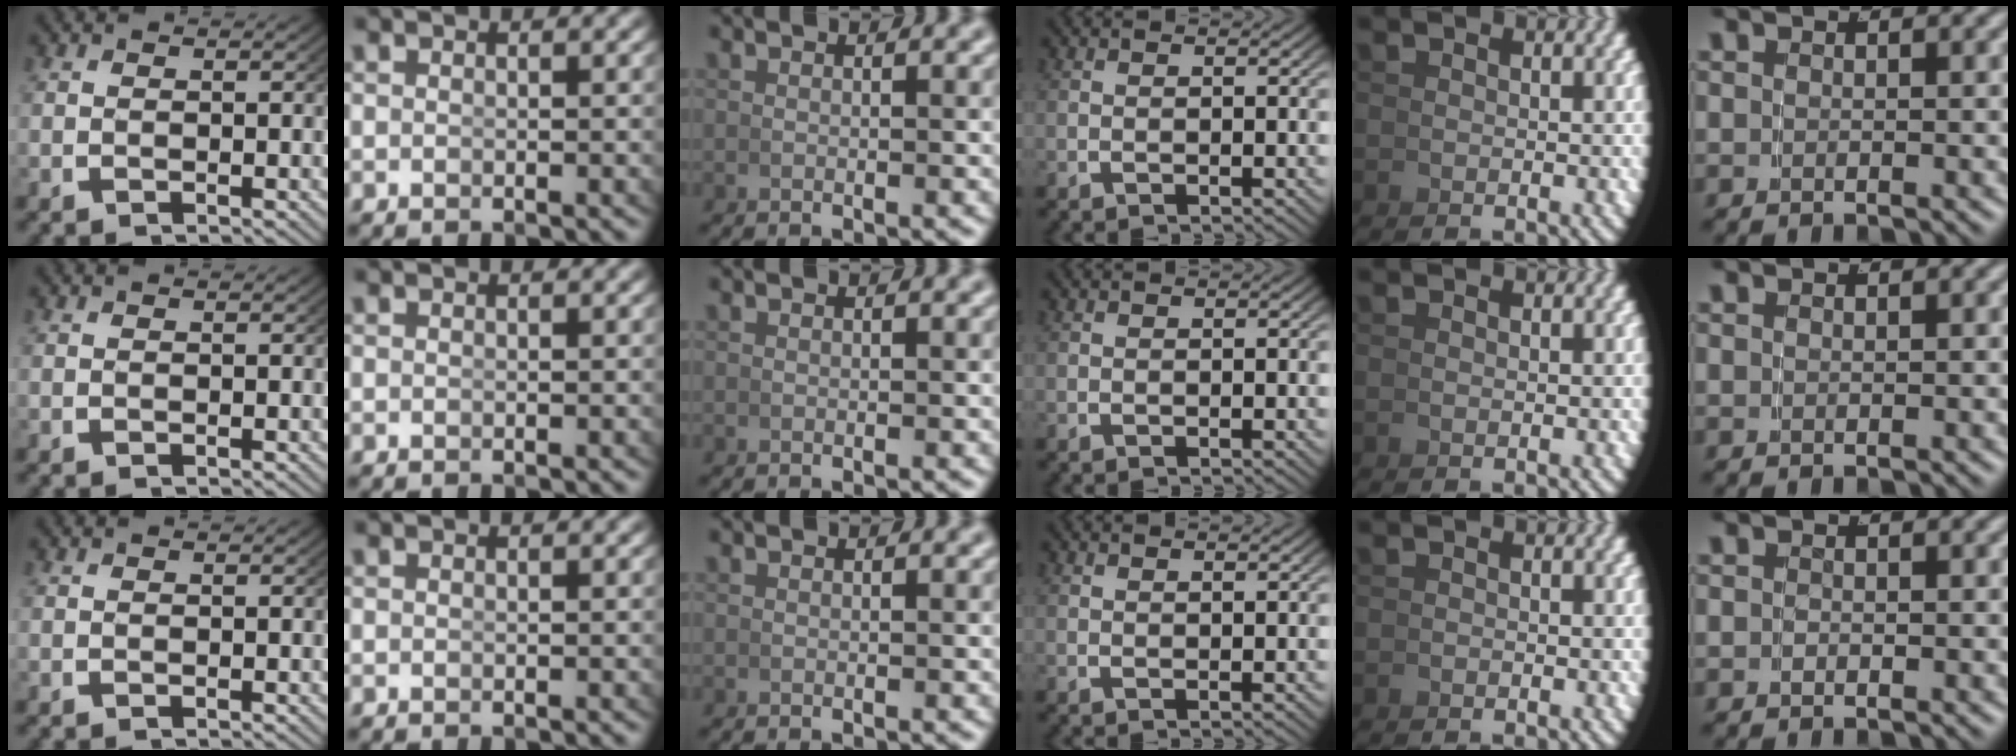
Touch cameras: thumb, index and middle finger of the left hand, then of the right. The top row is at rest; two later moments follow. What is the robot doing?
{"motion": "lift_and_place", "object": "hoodie"}